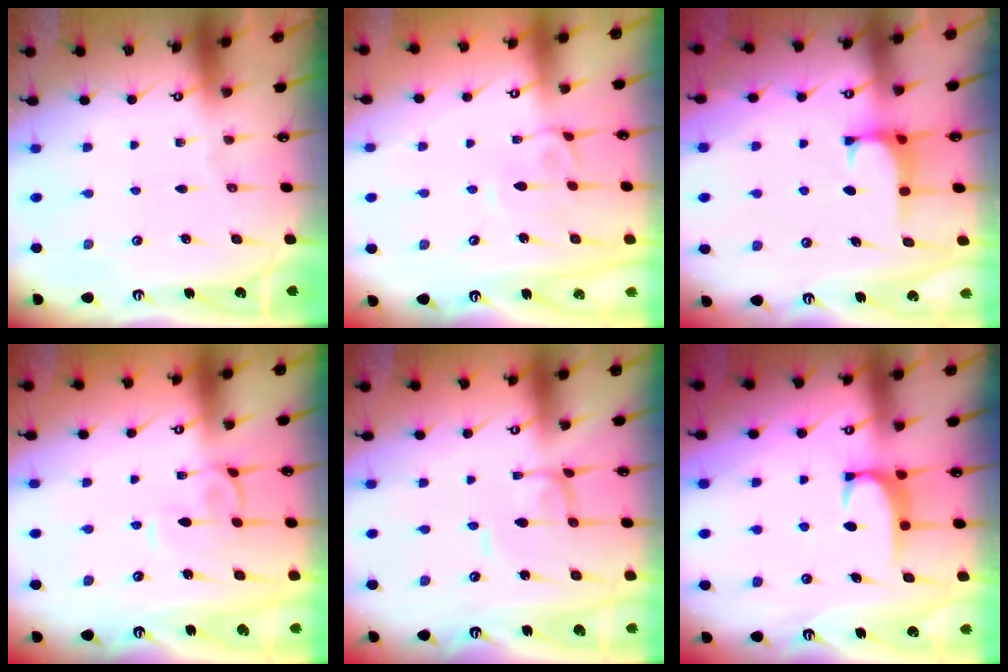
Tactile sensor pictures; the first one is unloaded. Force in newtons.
{"total": 3.0, "press": 3.0, "slide": 0.4}
{"total": 0.5, "press": 0.4, "slide": 0.3}
{"total": 1.9, "press": 1.8, "slide": 0.7}
{"total": 2.1, "press": 2.1, "slide": 0.1}
{"total": 1.8, "press": 1.7, "slide": 0.5}